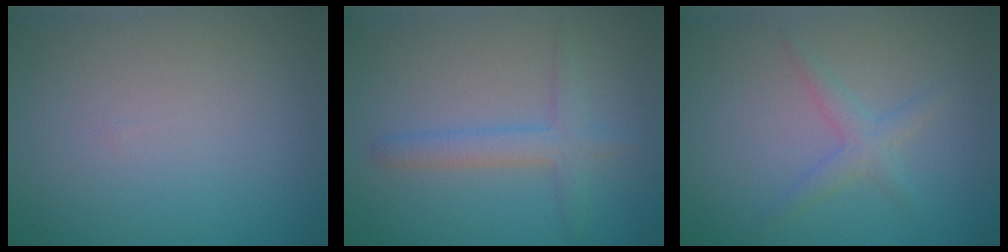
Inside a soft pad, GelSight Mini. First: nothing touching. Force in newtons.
{"total": 2.3, "press": 2.3, "slide": 0.0}
{"total": 1.8, "press": 1.8, "slide": 0.1}